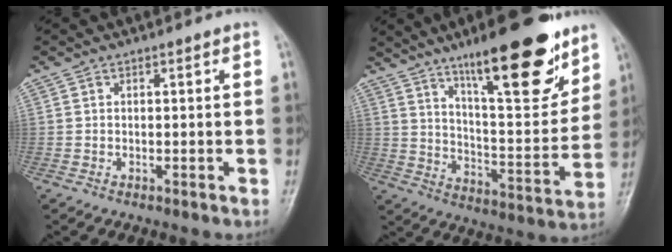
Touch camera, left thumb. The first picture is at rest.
{"total": 21.3, "force": [13.8, 5.5, 15.4], "torque": [-0.192, -0.073, 0.221]}